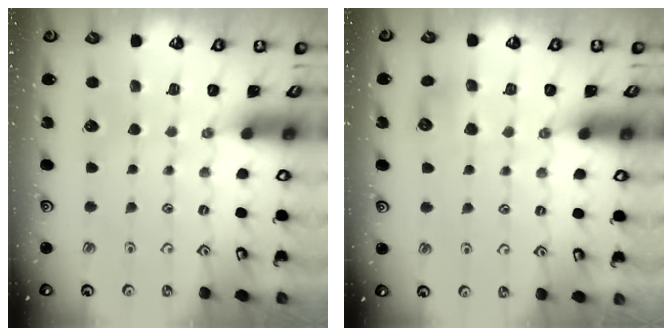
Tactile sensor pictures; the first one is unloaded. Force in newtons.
{"total": 5.7, "press": 5.7, "slide": 0.6}